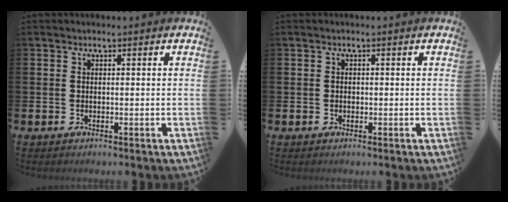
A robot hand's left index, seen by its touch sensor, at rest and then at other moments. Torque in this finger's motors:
{"motor_torque": [0.00, -0.02, -0.11, -0.01]}